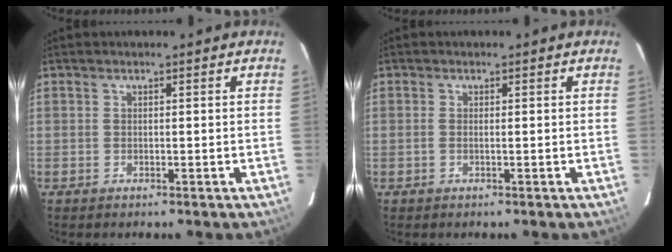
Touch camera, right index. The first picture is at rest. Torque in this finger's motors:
{"motor_torque": [-0.39, 0.00, -0.04, -0.01]}